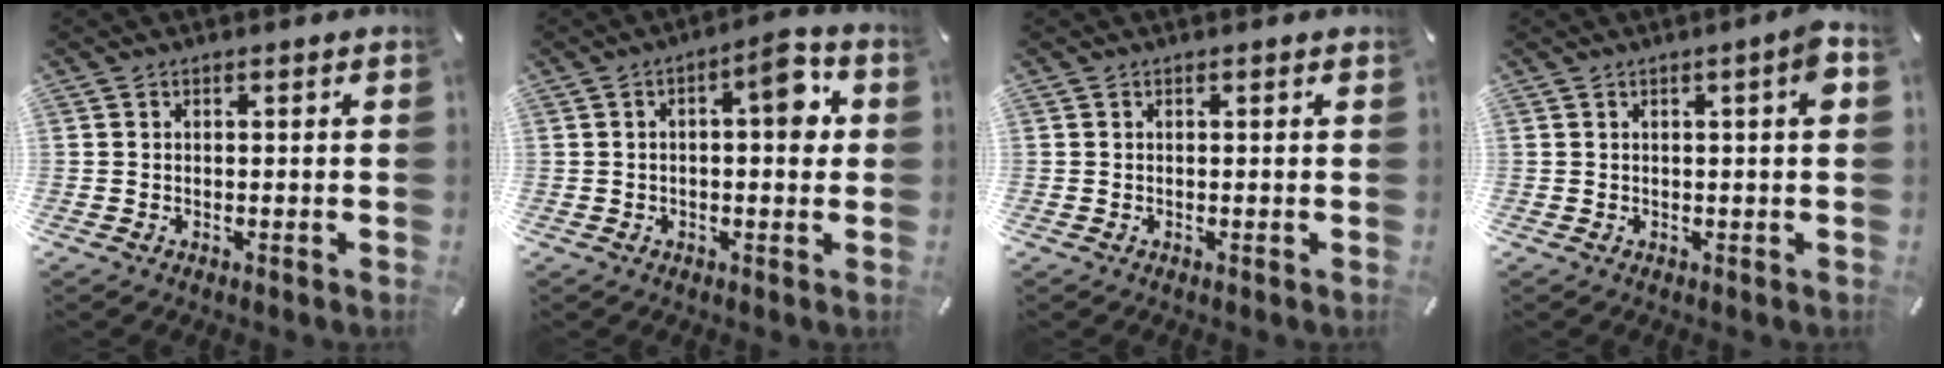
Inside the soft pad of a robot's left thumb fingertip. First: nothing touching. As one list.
[{"total": 8.4, "force": [1.5, 3.0, 7.7], "torque": [-0.097, -0.003, 0.014]}, {"total": 0.0}, {"total": 4.6, "force": [1.1, 0.7, 4.4], "torque": [-0.059, -0.007, 0.011]}]